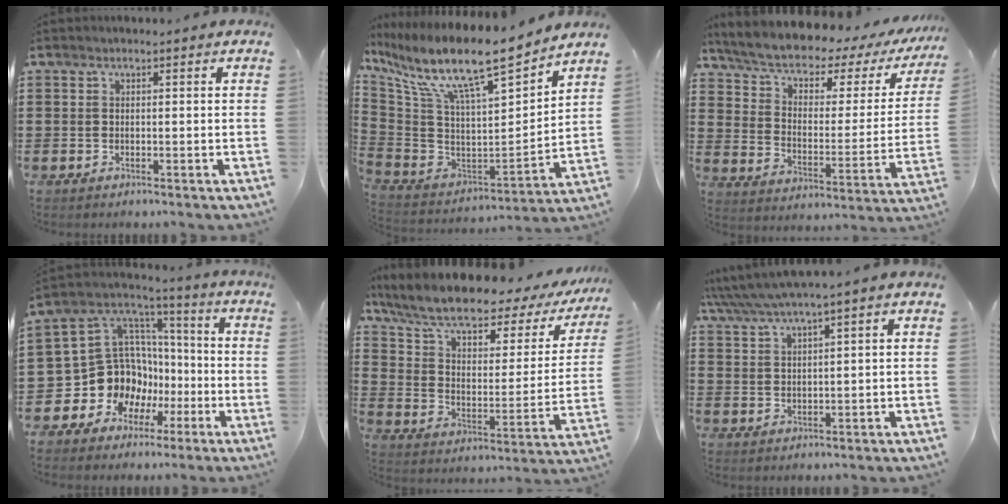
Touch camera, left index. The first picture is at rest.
{"total": 13.1, "force": [9.6, 1.7, 8.7], "torque": [-0.200, -0.068, 0.159]}
{"total": 4.8, "force": [3.3, 1.9, 2.9], "torque": [-0.074, -0.031, 0.050]}
{"total": 13.1, "force": [-3.8, 11.8, 4.2], "torque": [-0.132, -0.017, -0.055]}
{"total": 8.8, "force": [6.8, 2.3, 5.1], "torque": [-0.130, -0.042, 0.113]}
{"total": 3.1, "force": [2.3, -0.3, 2.1], "torque": [-0.057, -0.010, 0.035]}